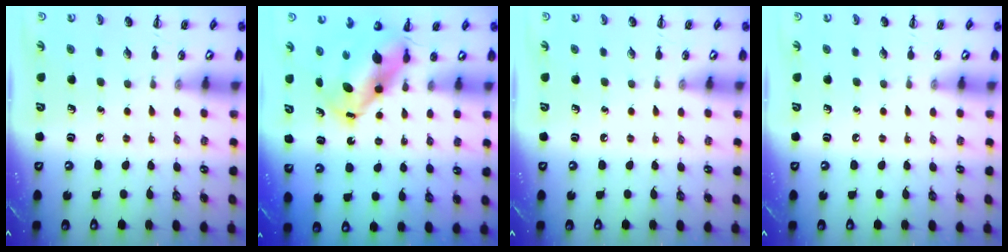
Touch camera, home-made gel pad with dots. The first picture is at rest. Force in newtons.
{"total": 7.2, "press": 6.8, "slide": 2.4}
{"total": 0.0}
{"total": 0.0}